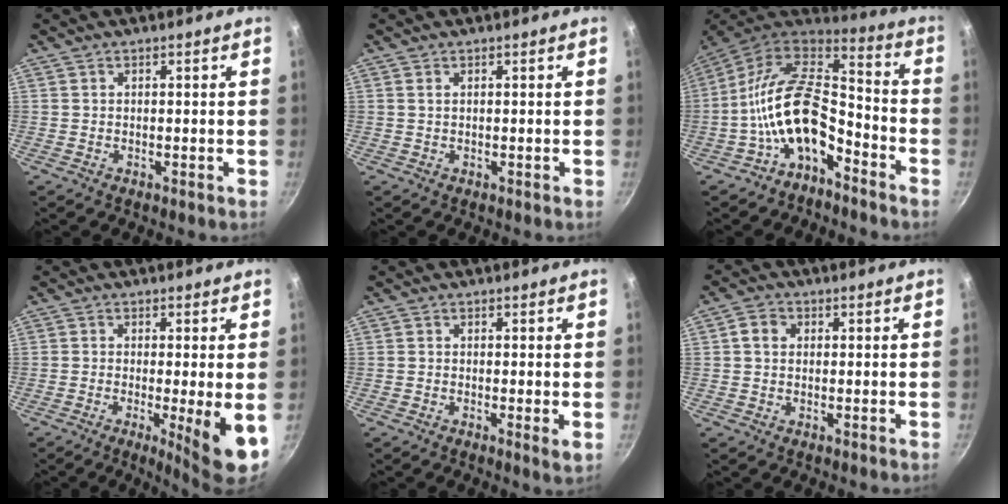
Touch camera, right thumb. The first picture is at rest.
{"total": 0.6, "force": [0.3, 0.4, 0.5], "torque": [-0.009, 0.000, 0.005]}
{"total": 16.2, "force": [-6.4, 8.9, 11.9], "torque": [-0.195, 0.068, -0.133]}
{"total": 8.0, "force": [-1.7, 0.7, 7.8], "torque": [-0.118, -0.011, -0.022]}
{"total": 2.0, "force": [-0.2, 0.3, 2.0], "torque": [-0.033, -0.008, -0.006]}
{"total": 3.2, "force": [0.6, 2.7, 1.8], "torque": [-0.024, 0.006, 0.003]}